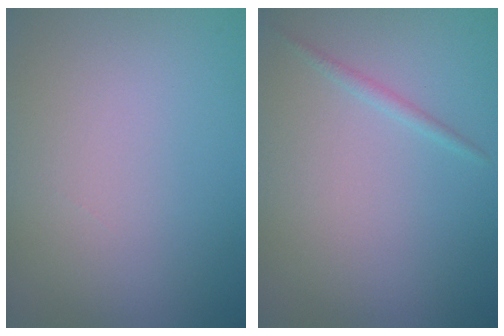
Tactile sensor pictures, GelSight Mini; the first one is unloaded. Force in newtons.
{"total": 0.9, "press": 0.9, "slide": 0.1}